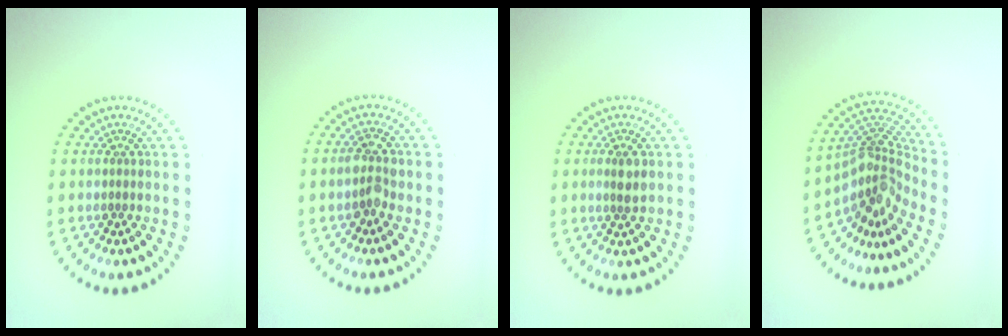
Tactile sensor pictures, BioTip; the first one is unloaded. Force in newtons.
{"total": 2.4, "press": 2.4, "slide": 0.3}
{"total": 1.9, "press": 1.7, "slide": 0.9}
{"total": 4.8, "press": 3.2, "slide": 3.6}